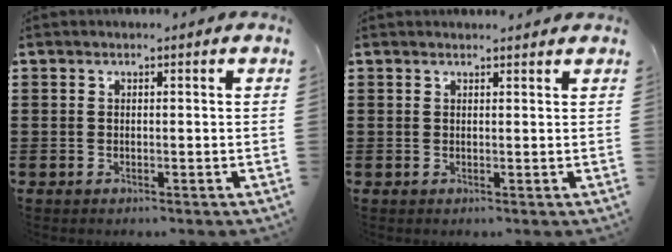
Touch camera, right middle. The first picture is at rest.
{"total": 1.1, "force": [1.0, 0.0, 0.2], "torque": [0.002, -0.005, 0.018]}